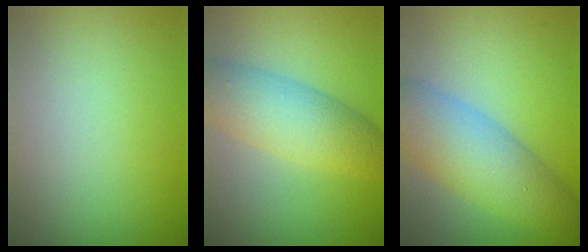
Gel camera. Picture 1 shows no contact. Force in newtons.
{"total": 6.3, "press": 6.2, "slide": 0.1}
{"total": 7.3, "press": 7.3, "slide": 0.3}